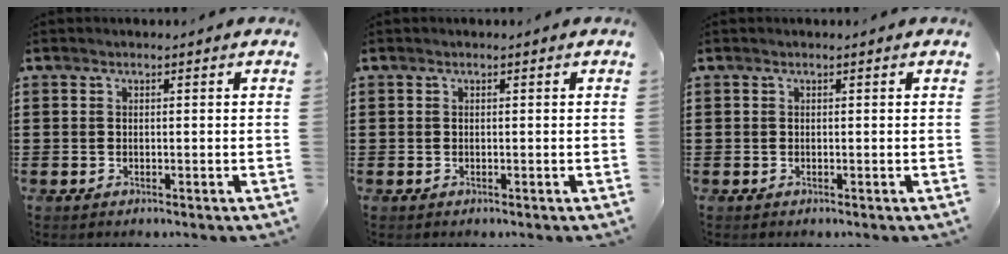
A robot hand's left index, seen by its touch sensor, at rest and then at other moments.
{"total": 0.0}
{"total": 0.0}